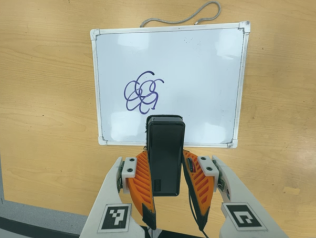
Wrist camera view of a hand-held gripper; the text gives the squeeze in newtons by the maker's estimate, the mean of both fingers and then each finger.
{"total": 4.2, "left": 2.8, "right": 5.6}